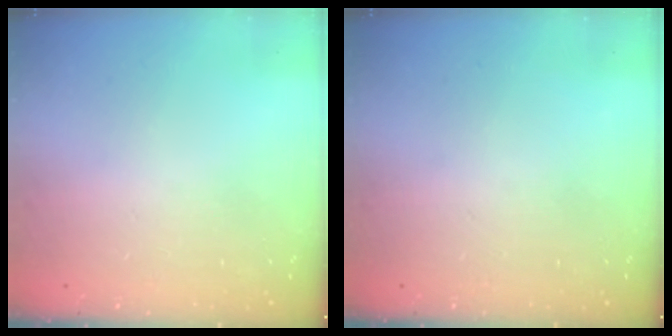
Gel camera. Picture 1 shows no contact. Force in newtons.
{"total": 0.0}